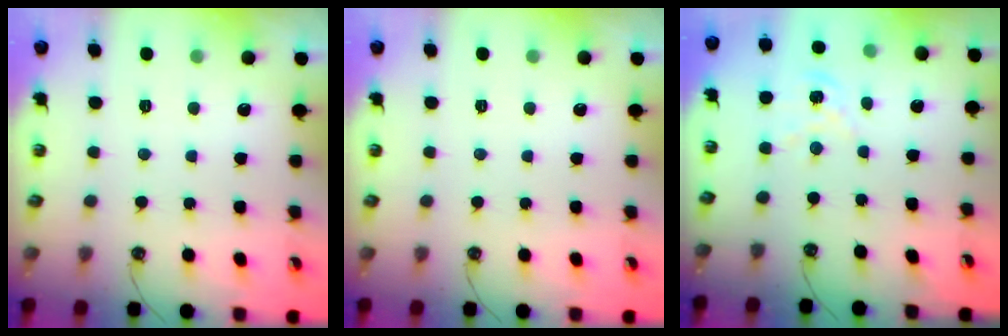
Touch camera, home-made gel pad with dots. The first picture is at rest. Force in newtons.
{"total": 0.0}
{"total": 2.3, "press": 2.3, "slide": 0.3}